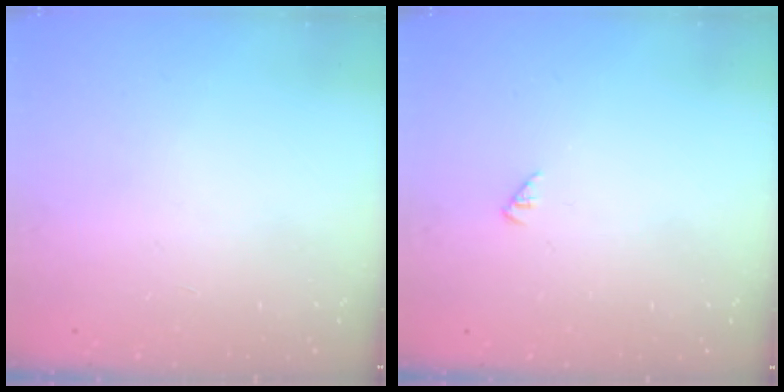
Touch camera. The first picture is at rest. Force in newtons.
{"total": 0.0}